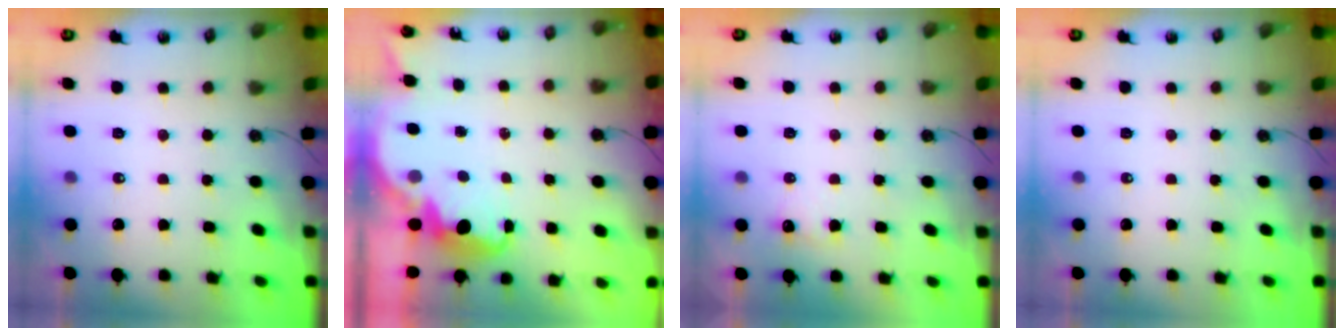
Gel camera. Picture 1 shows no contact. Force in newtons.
{"total": 2.8, "press": 2.8, "slide": 0.4}
{"total": 5.0, "press": 4.9, "slide": 1.3}
{"total": 0.0}